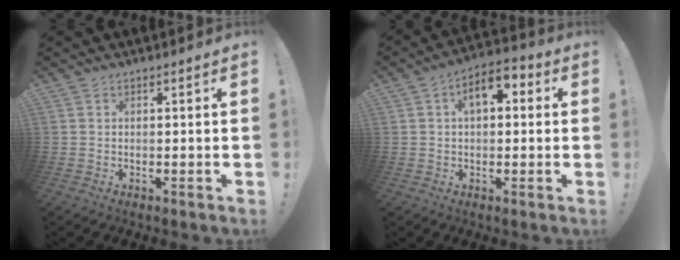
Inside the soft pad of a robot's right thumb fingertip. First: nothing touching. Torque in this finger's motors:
{"motor_torque": [0.81, 2.05, 0.61, -0.28, 0.00]}